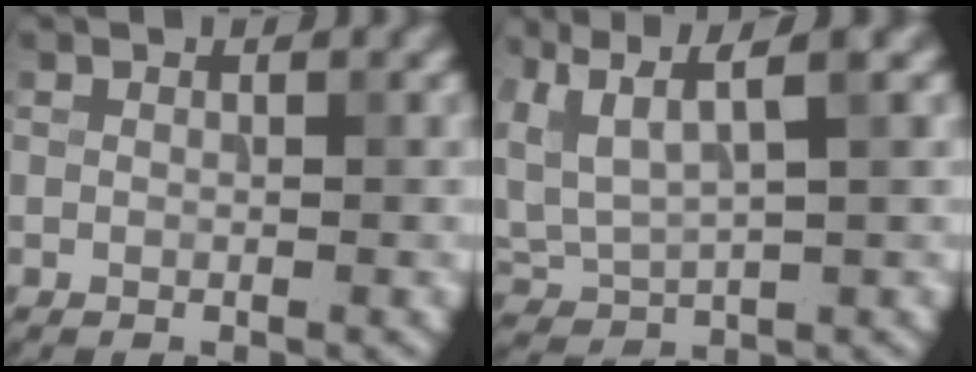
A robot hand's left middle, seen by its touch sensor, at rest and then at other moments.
{"total": 5.4, "force": [3.0, 1.5, 4.3], "torque": [-0.100, 0.010, 0.059]}